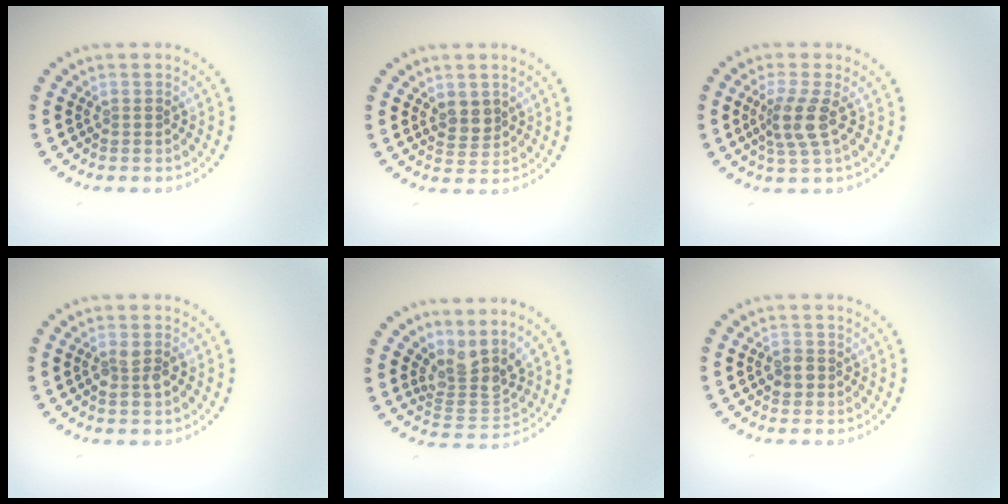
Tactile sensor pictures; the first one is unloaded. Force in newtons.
{"total": 2.0, "press": 1.9, "slide": 0.8}
{"total": 2.9, "press": 2.2, "slide": 1.8}
{"total": 1.7, "press": 1.6, "slide": 0.4}
{"total": 3.7, "press": 2.7, "slide": 2.5}
{"total": 1.6, "press": 1.6, "slide": 0.5}